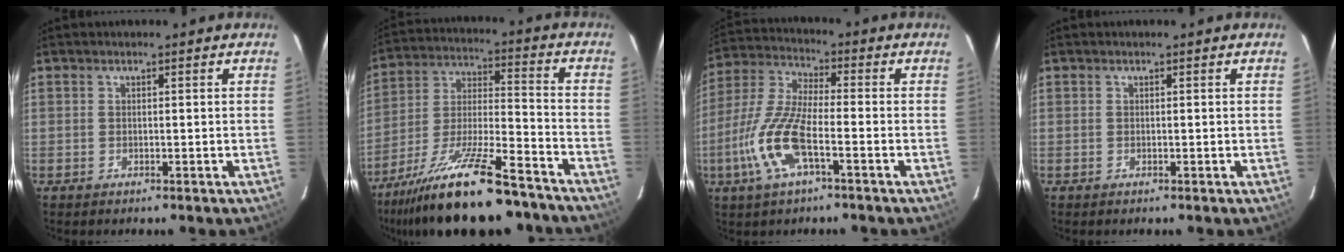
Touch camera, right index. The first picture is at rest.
{"total": 22.0, "force": [-16.8, 4.7, 13.4], "torque": [-0.251, -0.027, -0.269]}
{"total": 12.7, "force": [-4.8, 3.5, 11.2], "torque": [-0.250, -0.004, -0.100]}
{"total": 0.0}